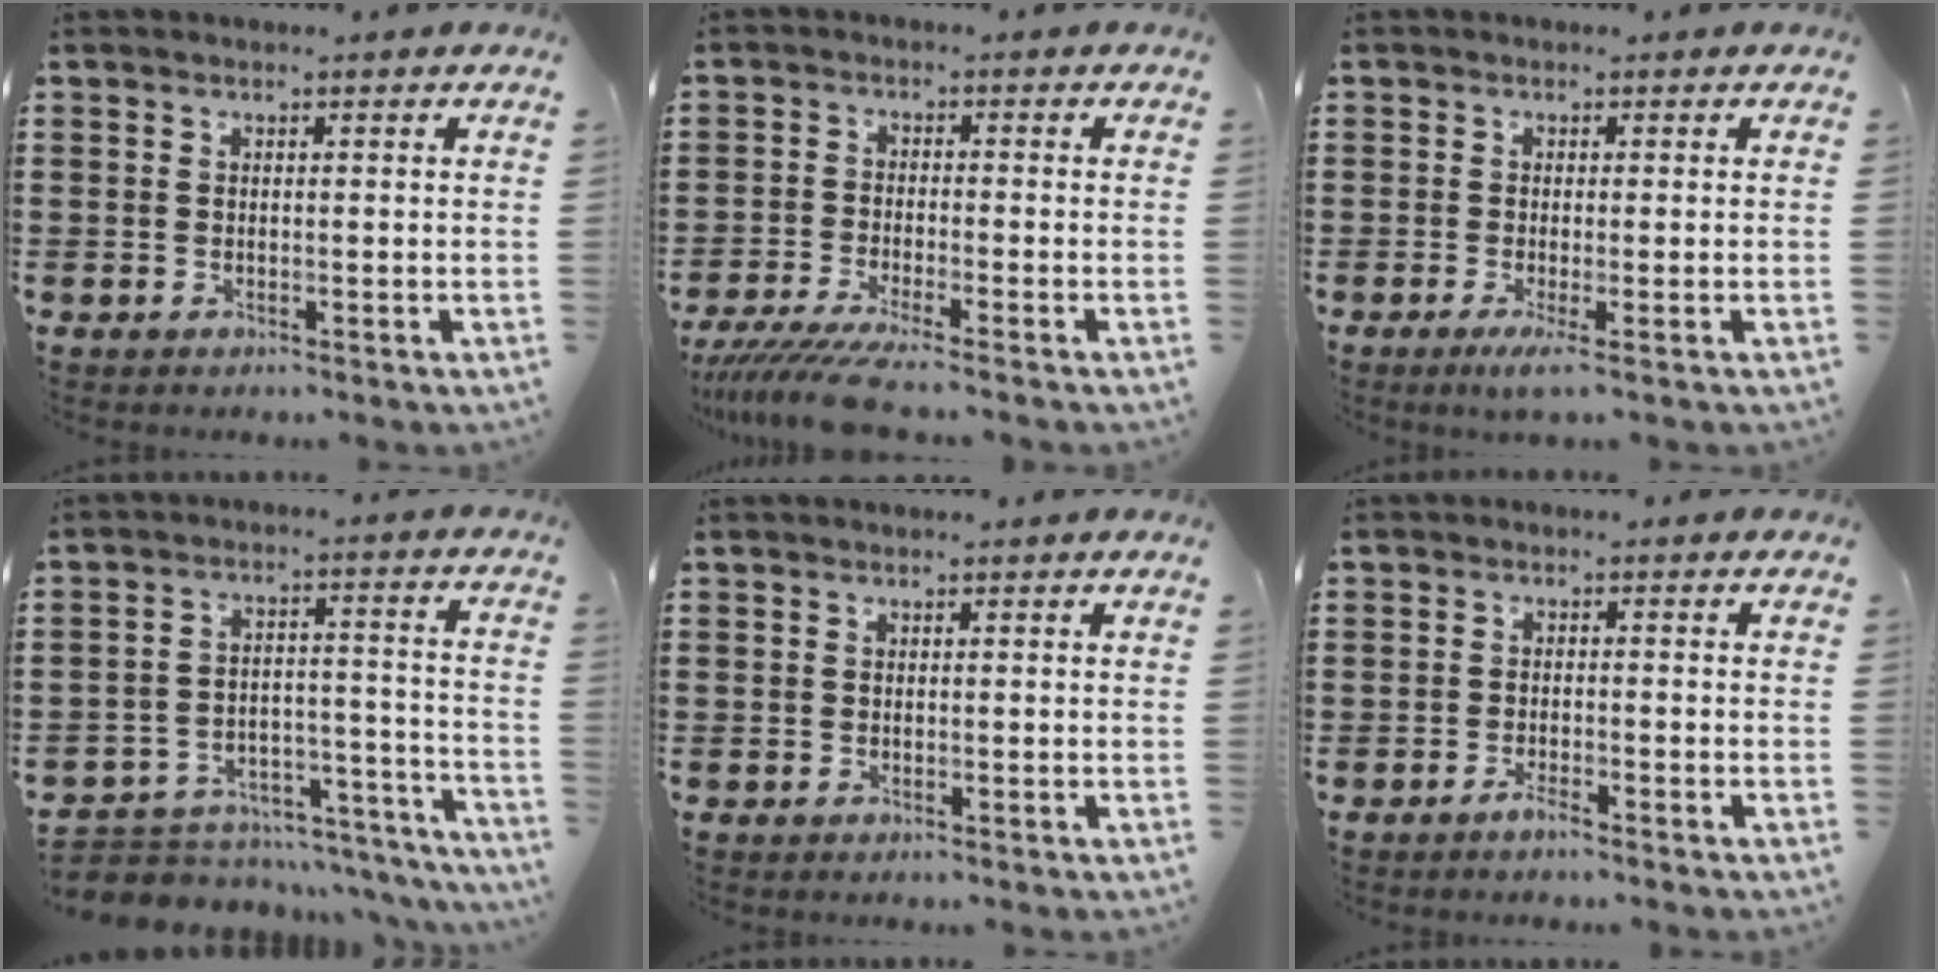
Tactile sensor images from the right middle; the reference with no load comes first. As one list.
[{"total": 5.1, "force": [-4.3, -0.2, 2.8], "torque": [-0.065, -0.023, -0.084]}, {"total": 1.8, "force": [-0.7, -0.2, 1.7], "torque": [-0.031, -0.007, -0.010]}, {"total": 4.3, "force": [-4.0, 1.5, 0.4], "torque": [-0.013, 0.008, -0.082]}, {"total": 0.0}, {"total": 1.6, "force": [-1.4, 0.3, 0.7], "torque": [-0.017, -0.004, -0.025]}]